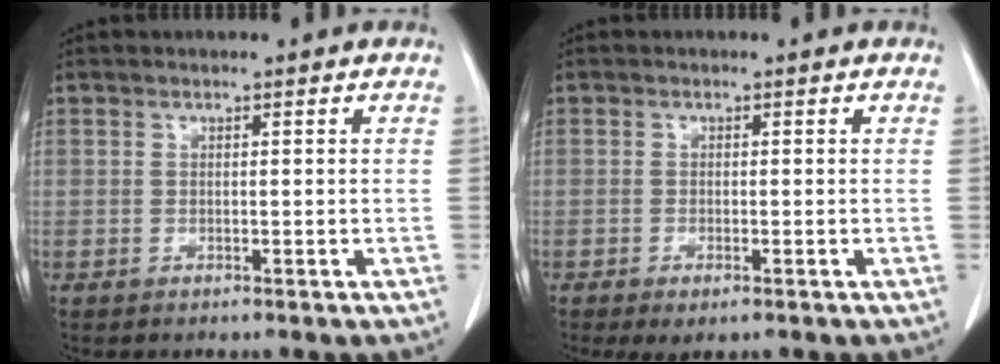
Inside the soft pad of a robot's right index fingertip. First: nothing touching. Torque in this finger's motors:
{"motor_torque": [0.24, -0.17, 0.11, 0.04]}